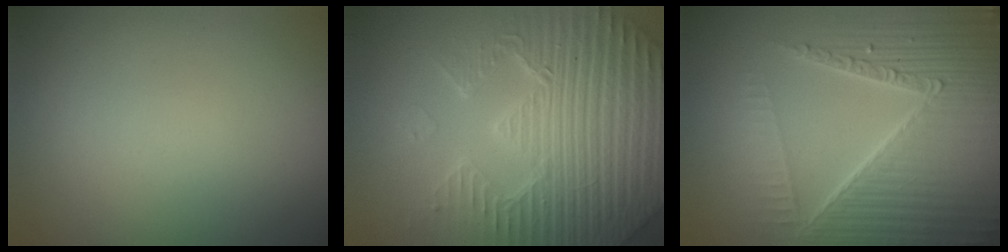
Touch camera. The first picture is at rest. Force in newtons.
{"total": 7.5, "press": 7.2, "slide": 1.8}
{"total": 8.5, "press": 5.9, "slide": 6.1}